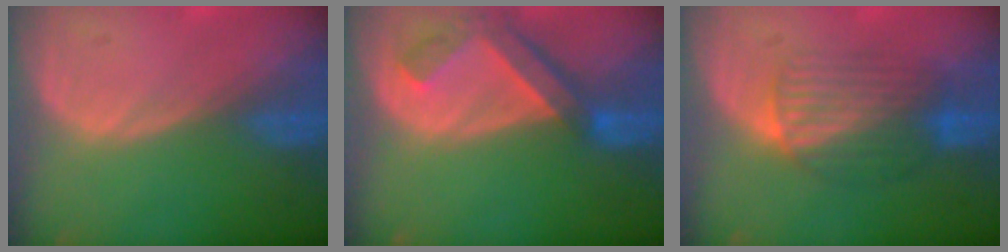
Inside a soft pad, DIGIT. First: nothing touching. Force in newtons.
{"total": 6.5, "press": 5.8, "slide": 3.0}
{"total": 6.5, "press": 6.4, "slide": 1.0}